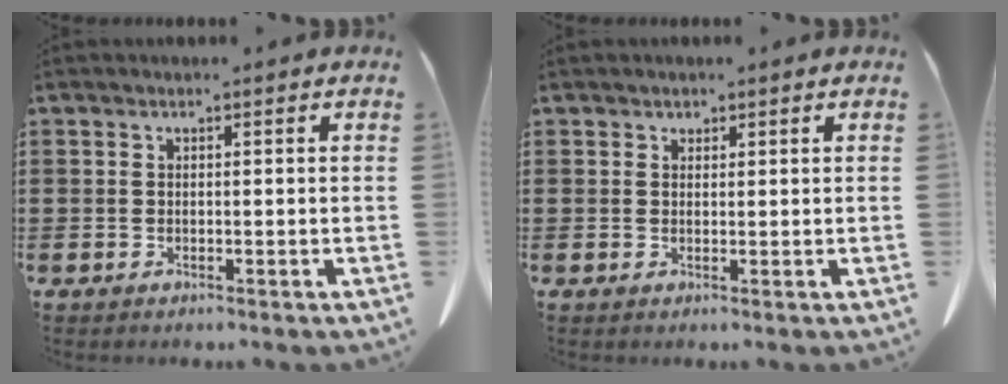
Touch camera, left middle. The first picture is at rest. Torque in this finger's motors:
{"motor_torque": [-0.32, 0.35, -0.11, -0.02]}